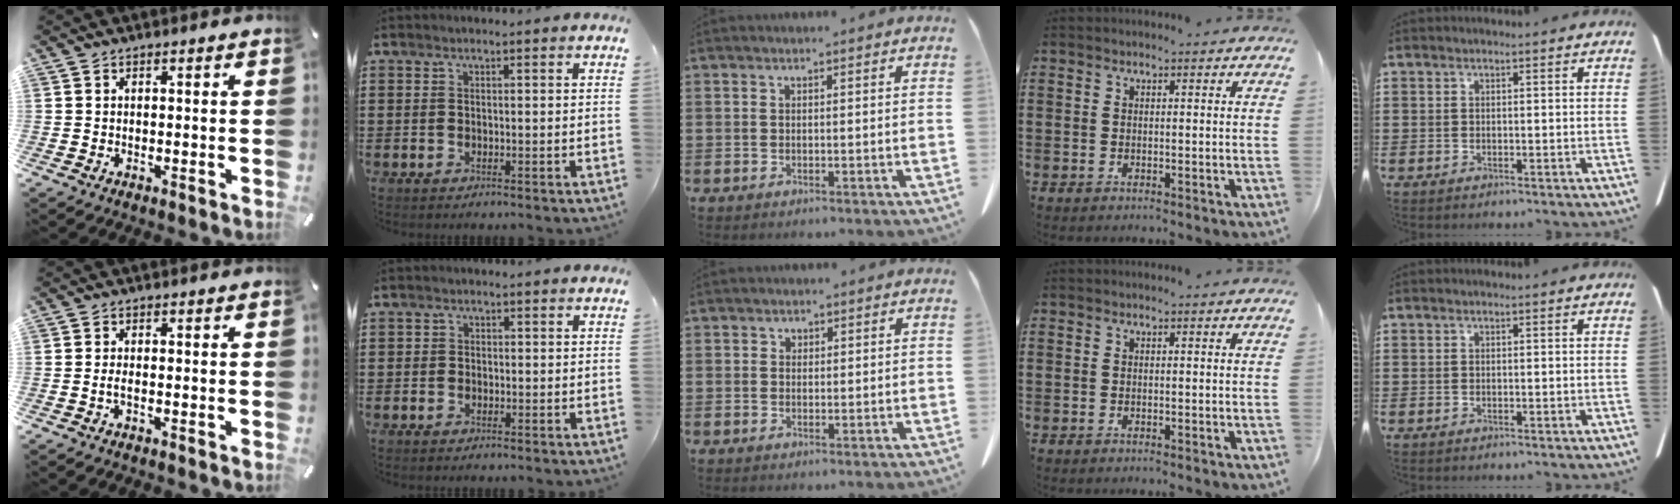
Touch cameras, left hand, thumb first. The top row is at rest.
{"thumb": {"total": 1.7, "force": [-0.7, 0.4, 1.4], "torque": [-0.033, -0.001, -0.016]}, "index": {"total": 0.9, "force": [-0.2, 0.8, 0.2], "torque": [-0.007, 0.003, -0.006]}, "middle": {"total": 0.7, "force": [0.4, 0.5, 0.1], "torque": [-0.004, 0.001, 0.009]}}